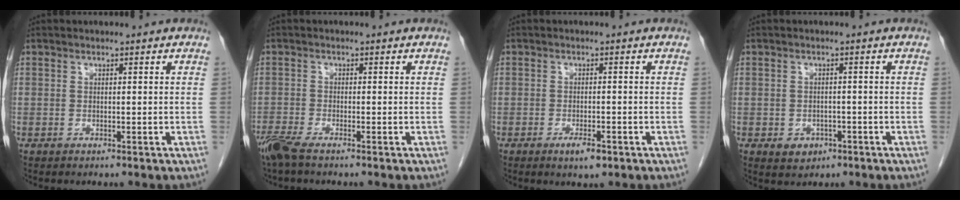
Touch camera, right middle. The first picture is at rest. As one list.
[{"total": 3.8, "force": [-2.9, 0.3, 2.4], "torque": [-0.053, -0.010, -0.061]}, {"total": 2.8, "force": [-1.6, 0.8, 2.2], "torque": [-0.038, -0.002, -0.023]}, {"total": 2.8, "force": [-1.3, 2.2, 1.1], "torque": [-0.015, 0.004, -0.009]}]